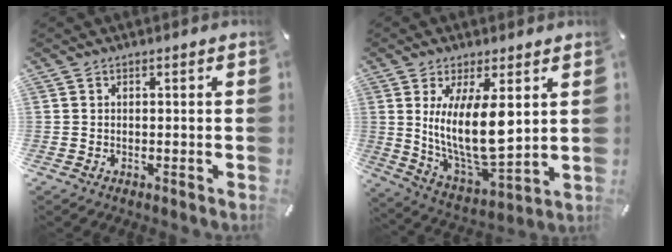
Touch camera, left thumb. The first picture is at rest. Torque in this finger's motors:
{"motor_torque": [2.29, 2.71, 1.65, -1.12, 0.23]}